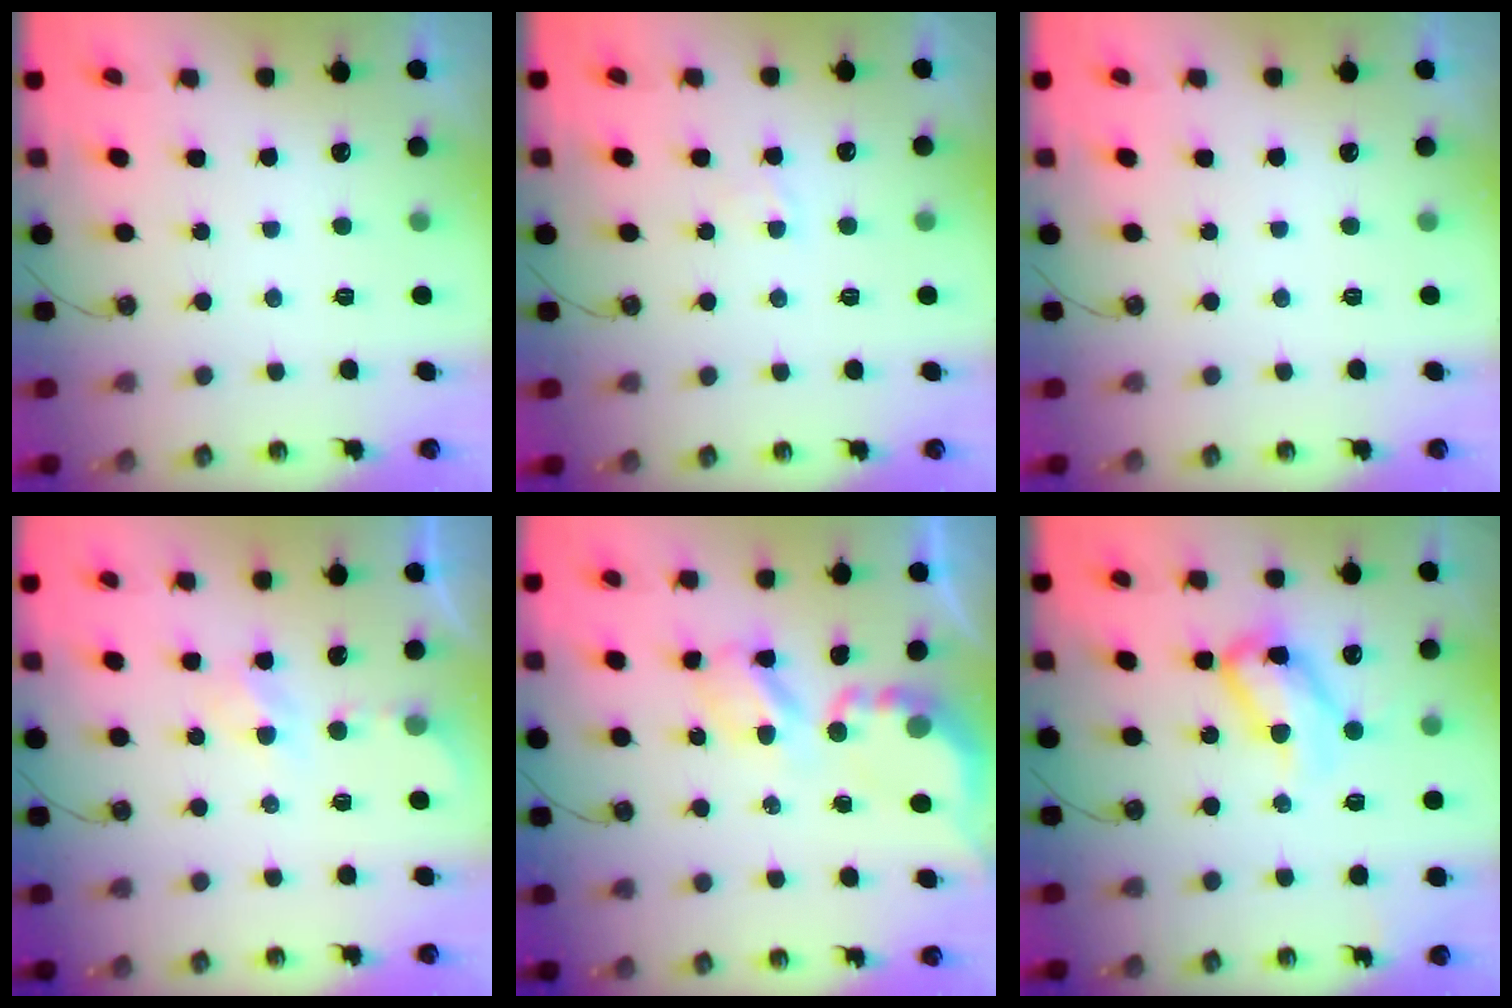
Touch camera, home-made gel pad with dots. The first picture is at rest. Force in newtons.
{"total": 2.9, "press": 2.9, "slide": 0.4}
{"total": 0.0}
{"total": 3.9, "press": 3.8, "slide": 0.6}
{"total": 5.7, "press": 5.7, "slide": 0.5}
{"total": 12.7, "press": 12.6, "slide": 1.8}